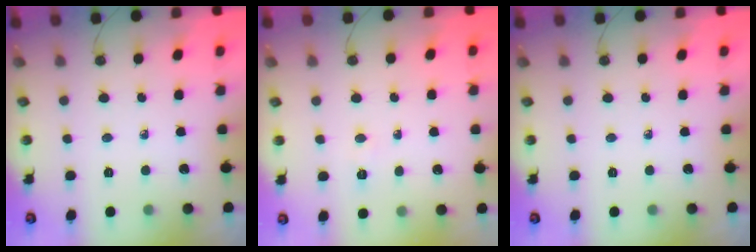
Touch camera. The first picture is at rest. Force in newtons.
{"total": 2.8, "press": 2.8, "slide": 0.5}
{"total": 0.0}